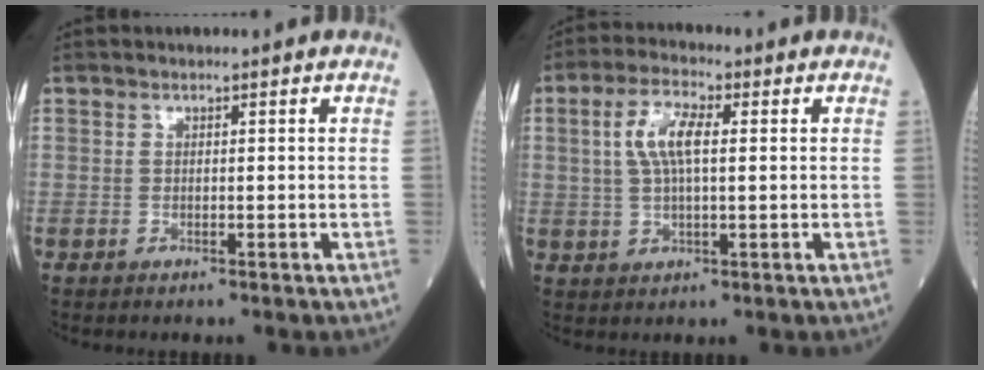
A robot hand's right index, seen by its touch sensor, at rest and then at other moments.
{"total": 6.6, "force": [1.3, 2.0, 6.2], "torque": [-0.132, 0.011, 0.027]}